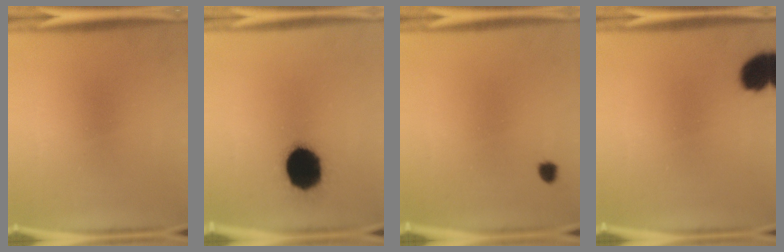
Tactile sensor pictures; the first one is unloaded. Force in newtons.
{"total": 17.9}
{"total": 1.4}
{"total": 8.7}